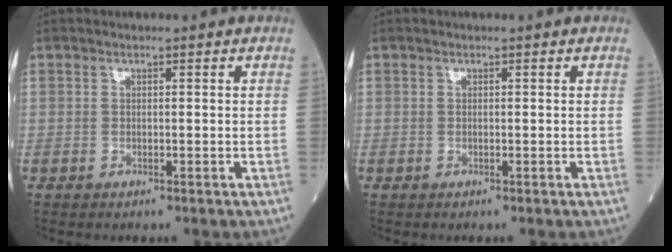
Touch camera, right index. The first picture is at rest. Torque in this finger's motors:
{"motor_torque": [0.02, 0.00, 0.01, 0.00]}